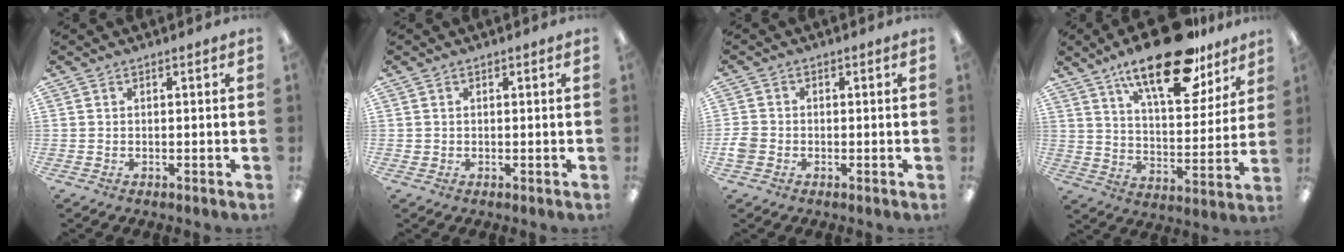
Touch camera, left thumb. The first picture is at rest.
{"total": 0.8, "force": [0.2, 0.8, 0.0], "torque": [0.001, 0.007, 0.003]}
{"total": 3.5, "force": [-1.0, 3.0, 1.5], "torque": [-0.022, 0.011, -0.017]}
{"total": 21.5, "force": [14.9, 8.2, 13.1], "torque": [-0.200, -0.083, 0.250]}